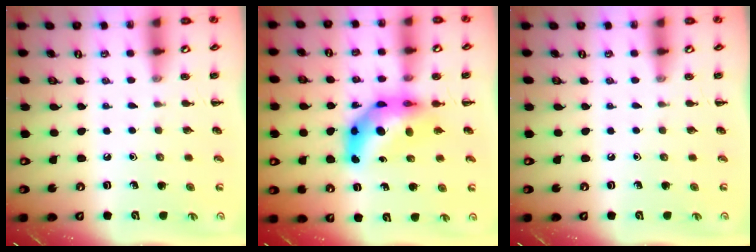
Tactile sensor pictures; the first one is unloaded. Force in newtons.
{"total": 9.4, "press": 9.0, "slide": 2.9}
{"total": 0.0}